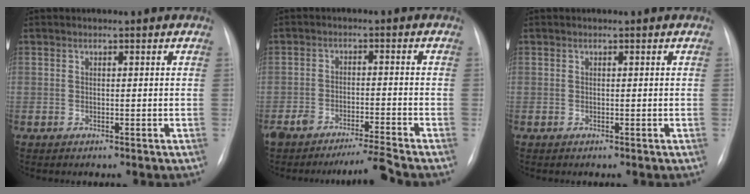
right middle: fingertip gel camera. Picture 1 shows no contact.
{"total": 5.4, "force": [-4.9, -0.8, 2.1], "torque": [-0.037, -0.008, -0.086]}
{"total": 0.0}